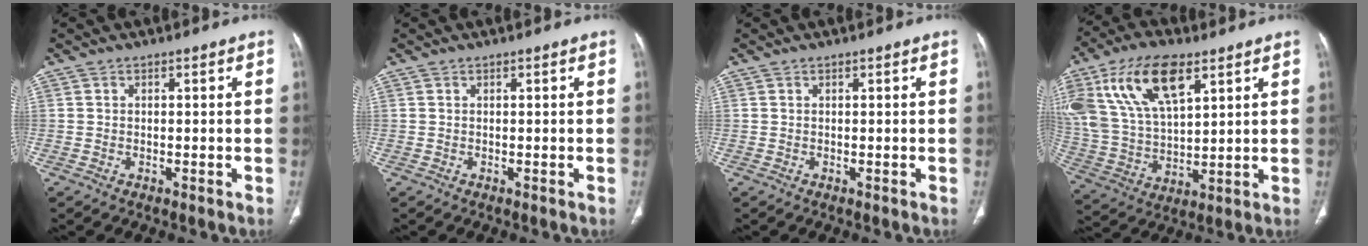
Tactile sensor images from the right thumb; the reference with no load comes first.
{"total": 0.0}
{"total": 0.0}
{"total": 19.3, "force": [9.1, 9.5, 14.1], "torque": [-0.266, -0.018, 0.176]}